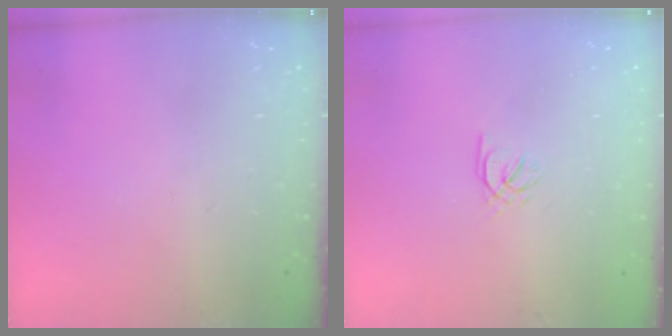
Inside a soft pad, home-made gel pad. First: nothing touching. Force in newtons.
{"total": 2.0, "press": 1.9, "slide": 0.5}